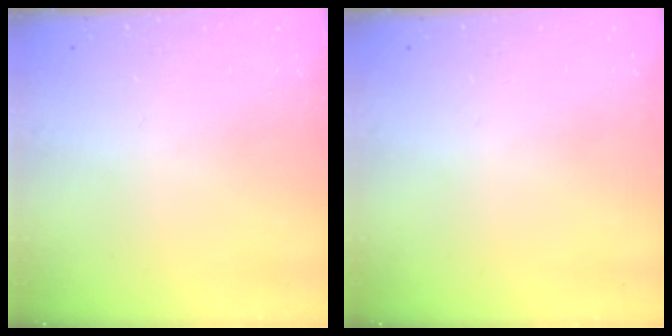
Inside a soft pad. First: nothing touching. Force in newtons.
{"total": 0.0}